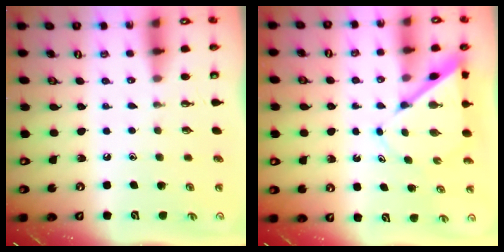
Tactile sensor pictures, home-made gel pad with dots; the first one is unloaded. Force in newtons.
{"total": 6.1, "press": 6.0, "slide": 0.6}